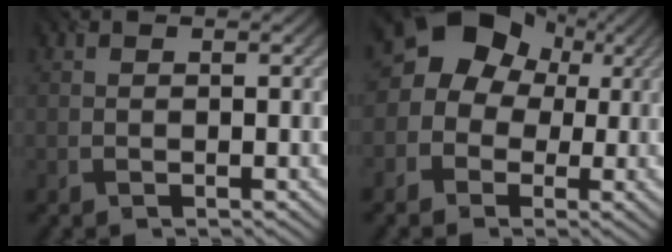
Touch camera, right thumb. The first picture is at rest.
{"total": 11.7, "force": [1.9, 10.5, 4.7], "torque": [-0.121, 0.039, 0.002]}